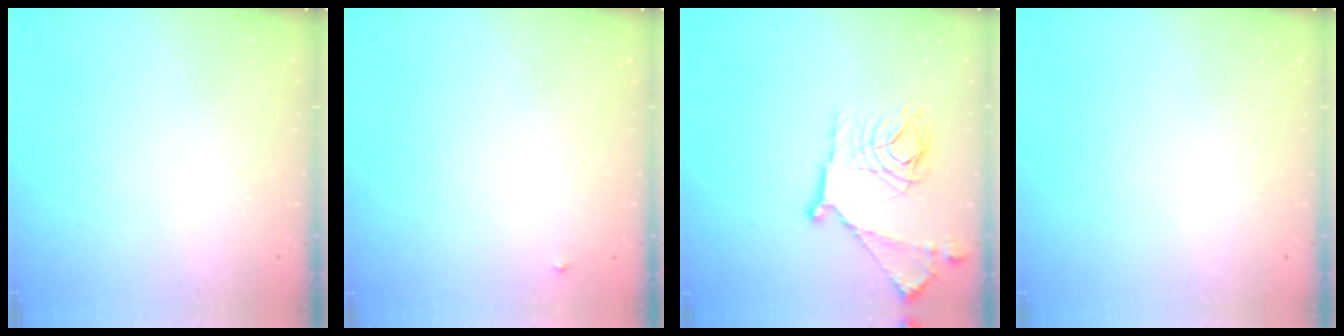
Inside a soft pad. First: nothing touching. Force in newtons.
{"total": 3.2, "press": 3.2, "slide": 0.2}
{"total": 18.7, "press": 18.6, "slide": 1.5}
{"total": 0.0}